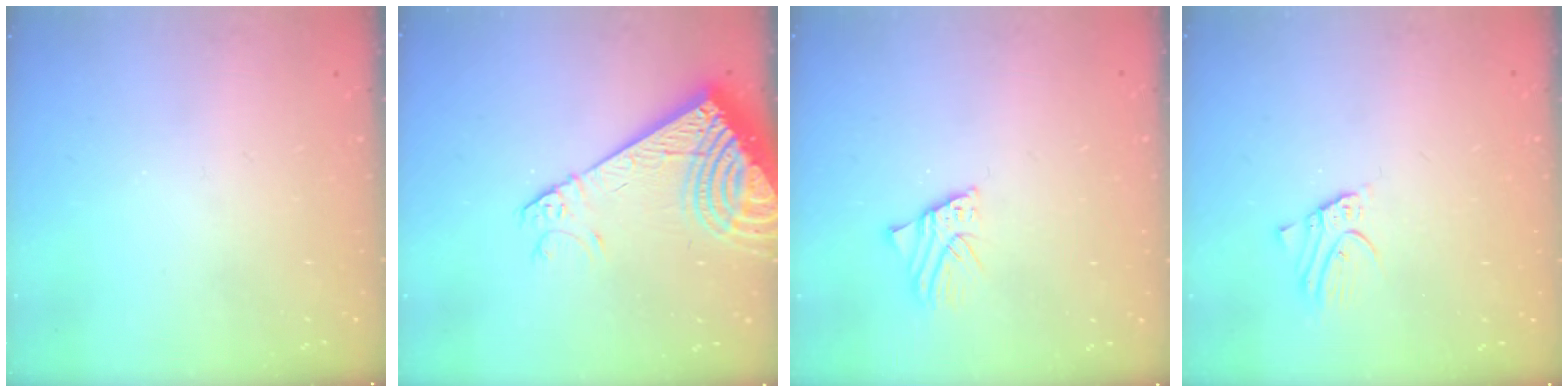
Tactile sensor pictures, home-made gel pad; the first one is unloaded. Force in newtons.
{"total": 18.8, "press": 18.5, "slide": 3.4}
{"total": 2.6, "press": 2.6, "slide": 0.2}
{"total": 2.4, "press": 2.4, "slide": 0.1}